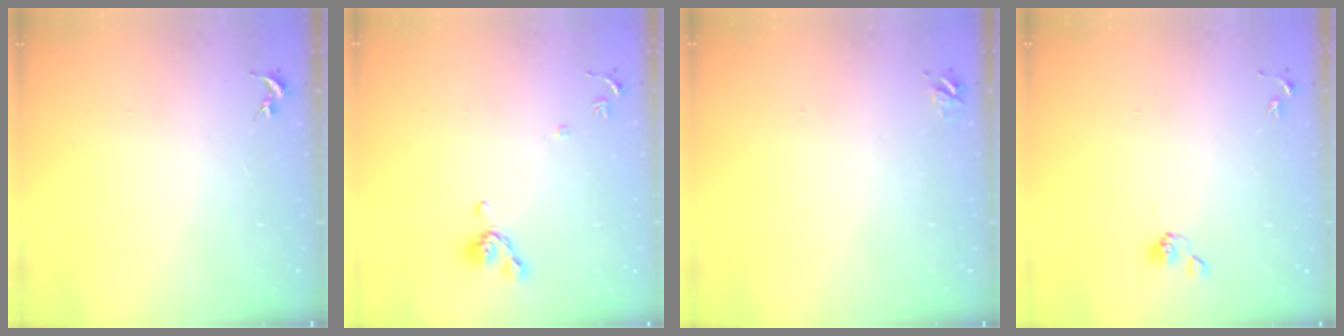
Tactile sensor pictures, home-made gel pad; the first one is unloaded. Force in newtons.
{"total": 8.4, "press": 8.3, "slide": 1.5}
{"total": 3.7, "press": 3.6, "slide": 0.5}
{"total": 5.0, "press": 4.7, "slide": 1.7}